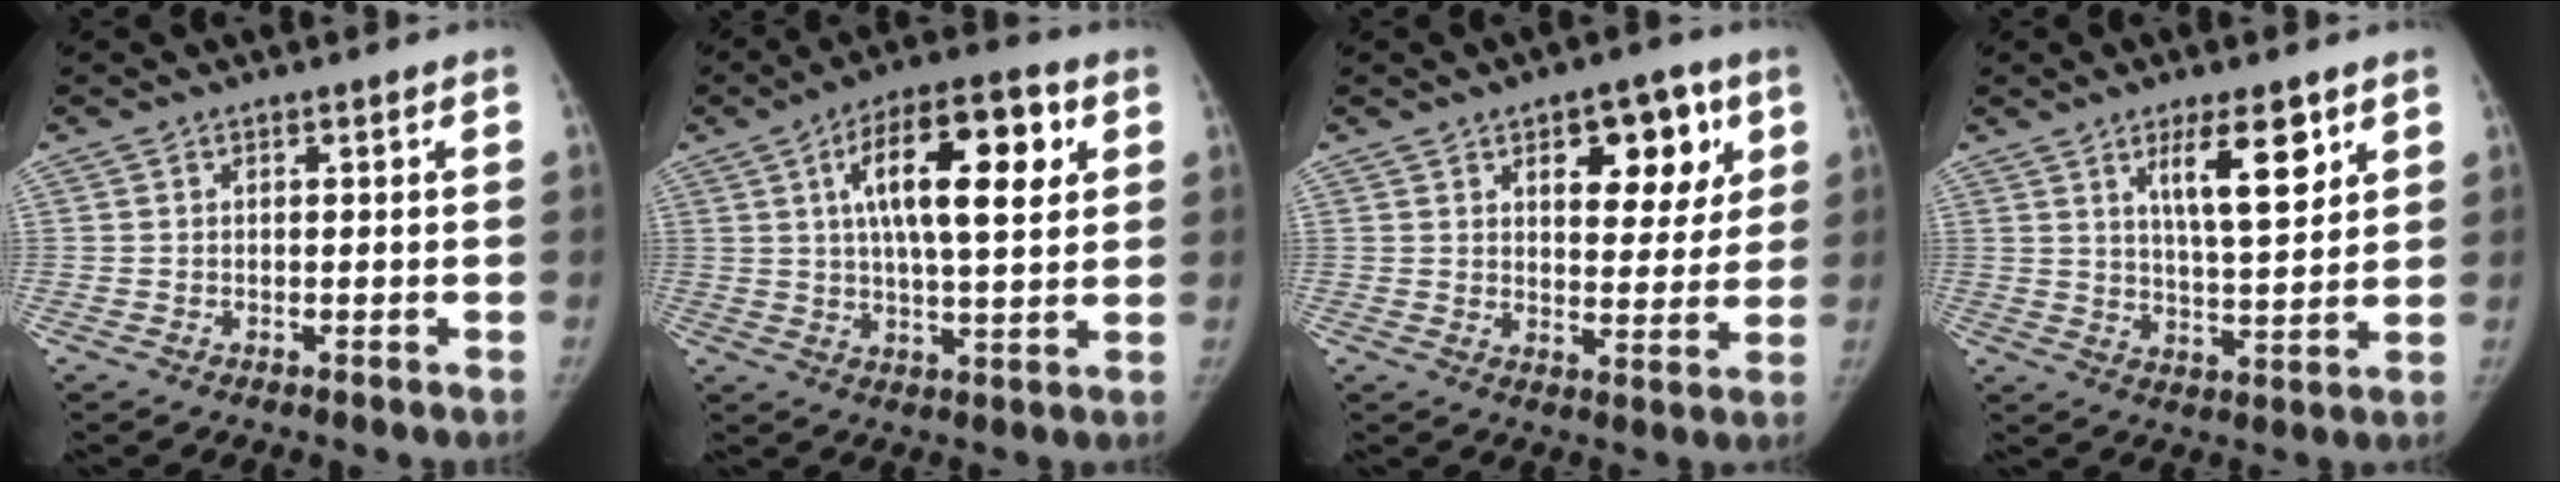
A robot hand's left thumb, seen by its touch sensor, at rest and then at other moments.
{"total": 16.8, "force": [5.0, 6.1, 14.8], "torque": [-0.220, 0.003, 0.073]}
{"total": 12.8, "force": [5.5, 6.7, 9.4], "torque": [-0.079, -0.018, 0.075]}
{"total": 10.5, "force": [5.3, 3.1, 8.5], "torque": [-0.119, -0.038, 0.092]}